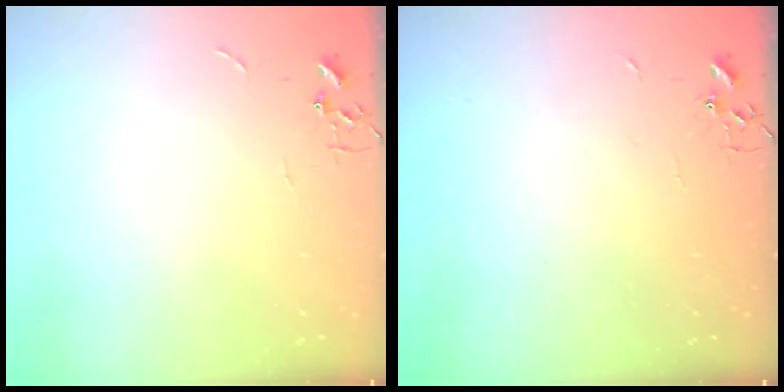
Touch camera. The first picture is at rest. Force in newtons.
{"total": 2.1, "press": 2.1, "slide": 0.4}